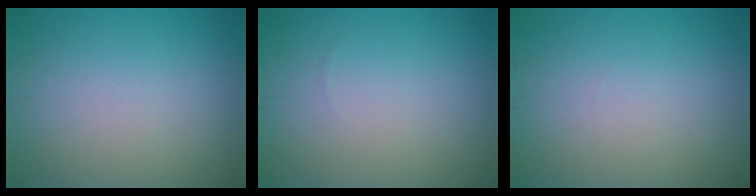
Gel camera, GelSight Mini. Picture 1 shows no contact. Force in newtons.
{"total": 0.0}
{"total": 0.0}